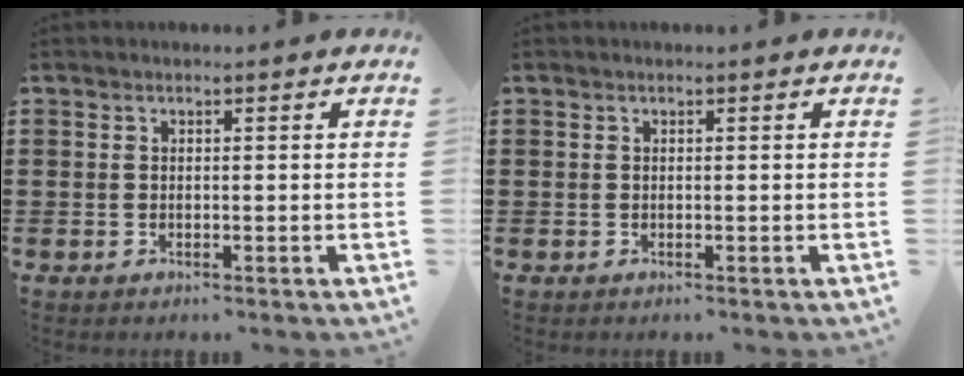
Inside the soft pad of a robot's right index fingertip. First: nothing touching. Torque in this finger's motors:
{"motor_torque": [-0.01, 0.01, 0.00, 0.00]}